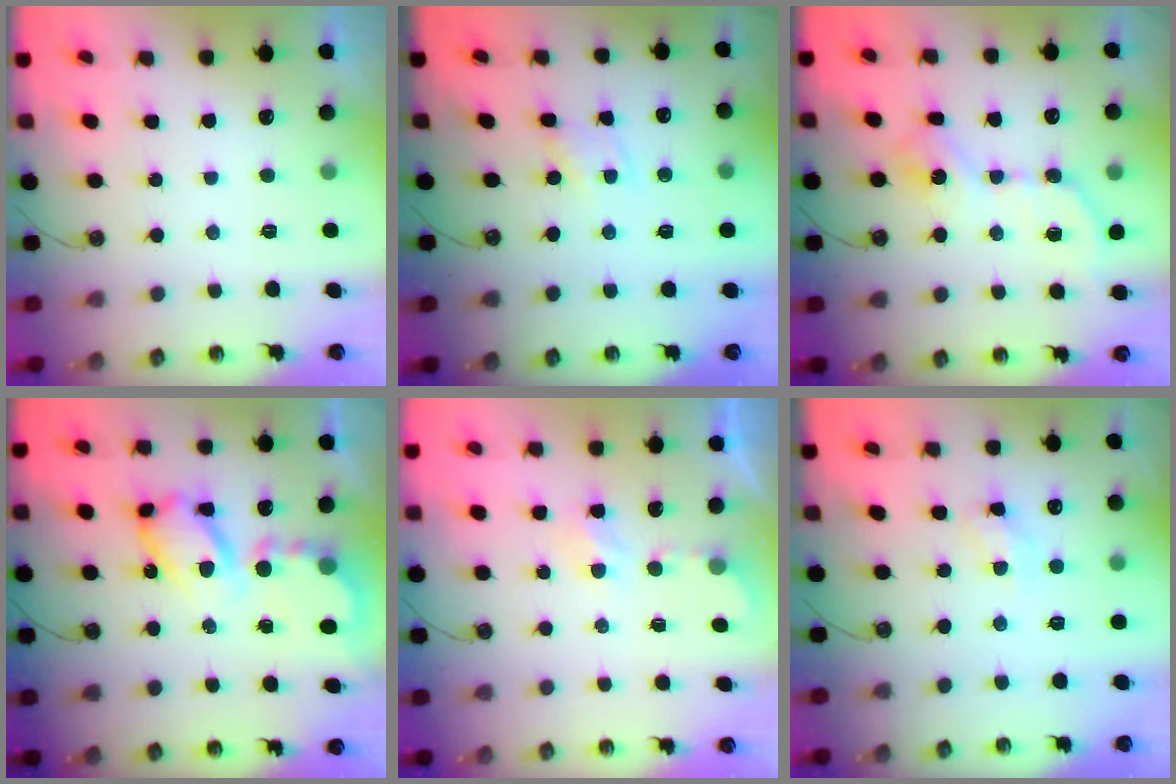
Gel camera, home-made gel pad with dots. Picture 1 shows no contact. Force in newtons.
{"total": 2.8, "press": 2.8, "slide": 0.3}
{"total": 11.3, "press": 11.3, "slide": 0.4}
{"total": 13.0, "press": 12.9, "slide": 1.2}
{"total": 3.6, "press": 3.5, "slide": 0.6}
{"total": 4.5, "press": 4.4, "slide": 0.2}